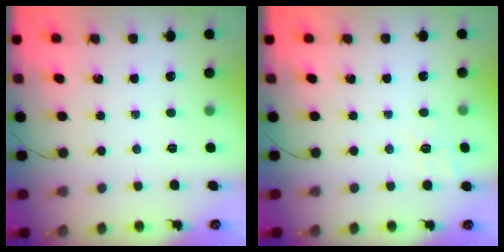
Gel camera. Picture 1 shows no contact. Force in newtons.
{"total": 7.0, "press": 6.6, "slide": 2.3}